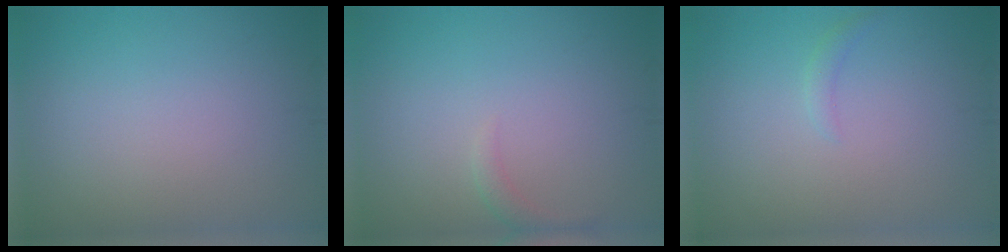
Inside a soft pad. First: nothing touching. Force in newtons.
{"total": 1.0, "press": 1.0, "slide": 0.1}
{"total": 0.8, "press": 0.8, "slide": 0.1}